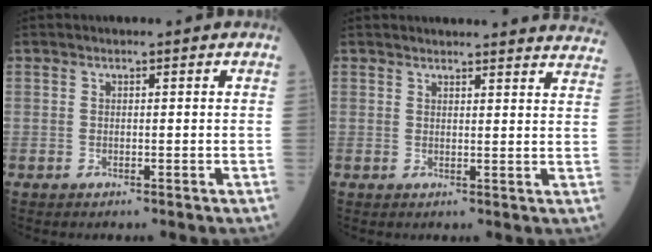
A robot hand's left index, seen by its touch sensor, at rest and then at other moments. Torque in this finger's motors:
{"motor_torque": [0.51, -0.59, -0.07, -0.01]}